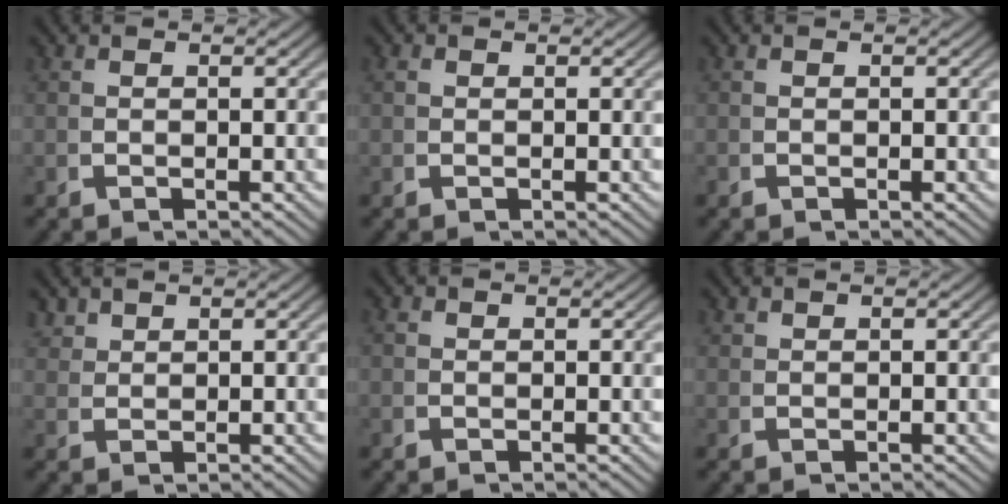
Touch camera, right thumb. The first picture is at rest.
{"total": 0.7, "force": [0.3, 0.6, 0.2], "torque": [-0.008, -0.006, 0.009]}
{"total": 0.0}
{"total": 1.9, "force": [1.9, -0.1, 0.0], "torque": [0.007, 0.005, 0.043]}
{"total": 1.0, "force": [0.3, 1.0, 0.3], "torque": [-0.010, -0.006, 0.008]}
{"total": 0.8, "force": [0.8, 0.0, -0.1], "torque": [0.004, 0.000, 0.020]}